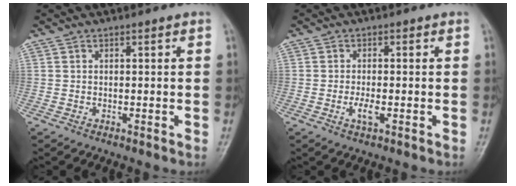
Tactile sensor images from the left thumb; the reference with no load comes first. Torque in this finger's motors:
{"motor_torque": [-0.03, 0.10, 0.20, 0.05, 0.00]}